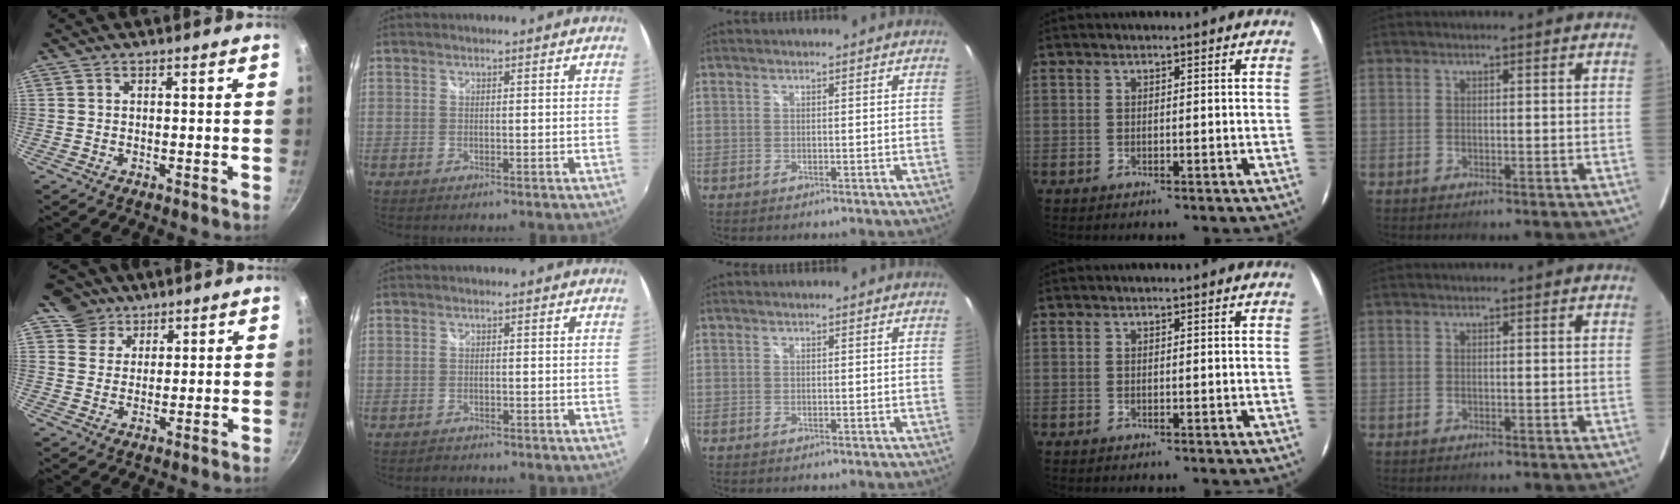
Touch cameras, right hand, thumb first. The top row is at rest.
{"thumb": {"total": 5.8, "force": [3.8, 4.4, 0.2], "torque": [0.034, -0.005, 0.059]}, "index": {"total": 1.2, "force": [-1.1, 0.4, -0.1], "torque": [-0.002, 0.001, -0.018]}}